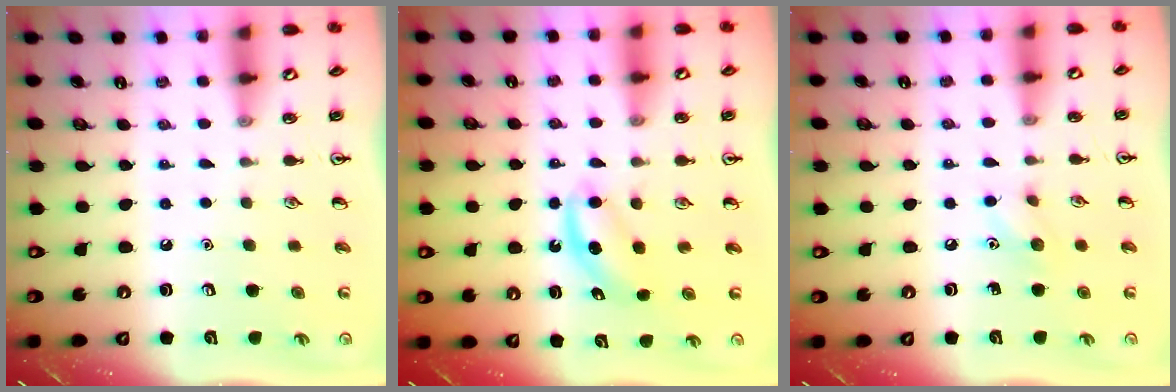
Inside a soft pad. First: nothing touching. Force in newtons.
{"total": 4.2, "press": 4.2, "slide": 0.8}
{"total": 5.1, "press": 4.9, "slide": 1.3}